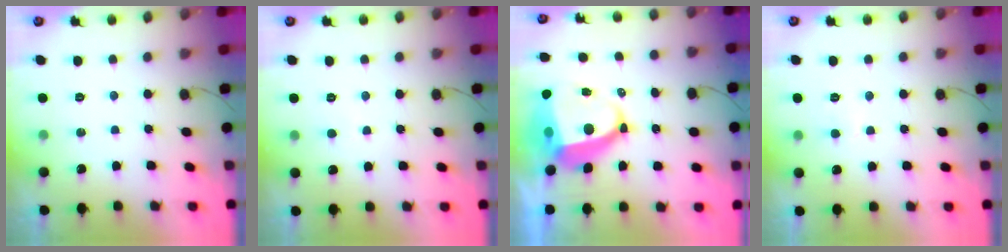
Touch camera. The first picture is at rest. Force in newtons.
{"total": 2.7, "press": 2.7, "slide": 0.2}
{"total": 11.2, "press": 11.1, "slide": 1.2}
{"total": 3.7, "press": 3.6, "slide": 0.4}